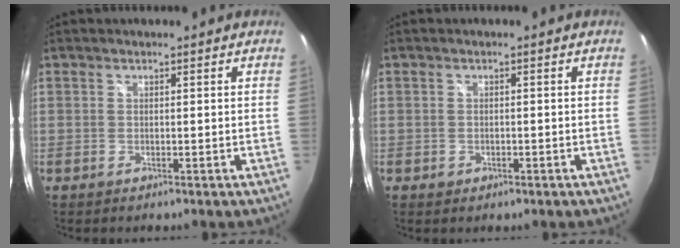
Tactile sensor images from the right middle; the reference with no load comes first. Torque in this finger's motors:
{"motor_torque": [-0.07, 0.01, -0.01, -0.01]}